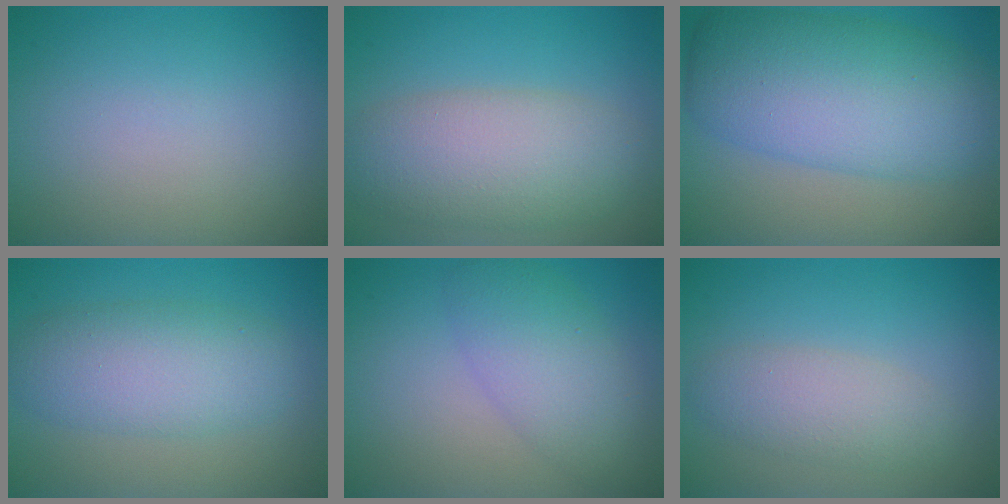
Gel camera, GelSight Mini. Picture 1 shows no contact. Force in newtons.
{"total": 6.9, "press": 6.9, "slide": 0.4}
{"total": 10.1, "press": 10.1, "slide": 0.1}
{"total": 5.5, "press": 5.5, "slide": 0.2}
{"total": 4.7, "press": 4.7, "slide": 0.1}
{"total": 3.0, "press": 3.0, "slide": 0.2}